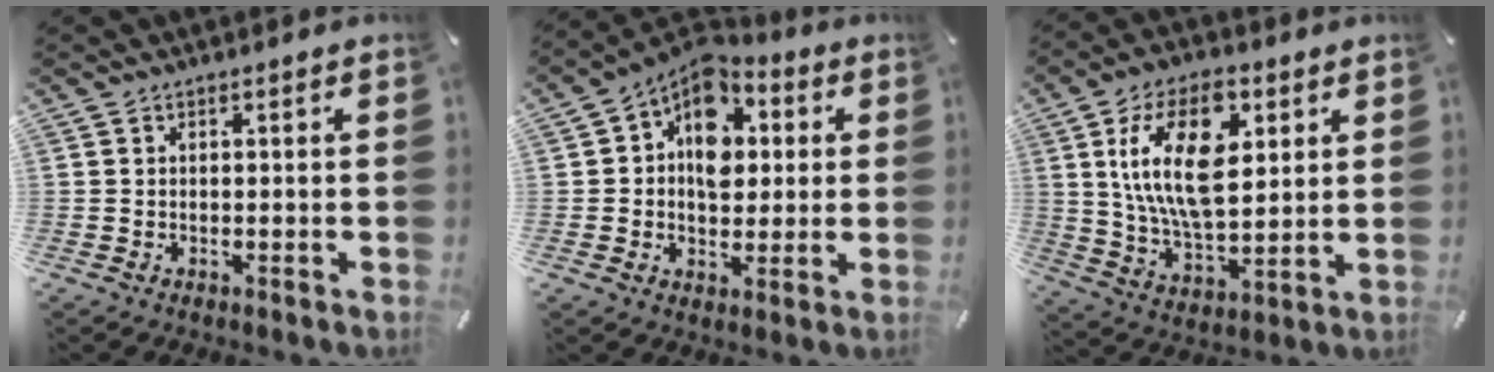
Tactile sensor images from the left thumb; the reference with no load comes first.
{"total": 11.4, "force": [2.1, 8.9, 6.7], "torque": [-0.107, -0.015, 0.036]}
{"total": 18.5, "force": [5.9, 10.4, 14.1], "torque": [-0.289, -0.003, 0.097]}